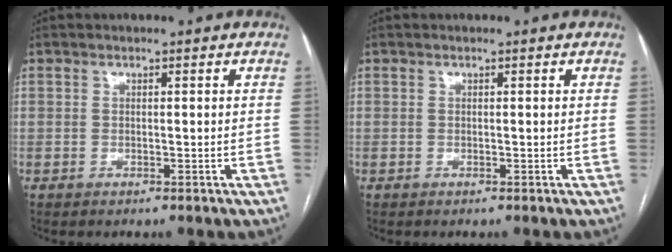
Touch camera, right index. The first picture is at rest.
{"total": 0.0}